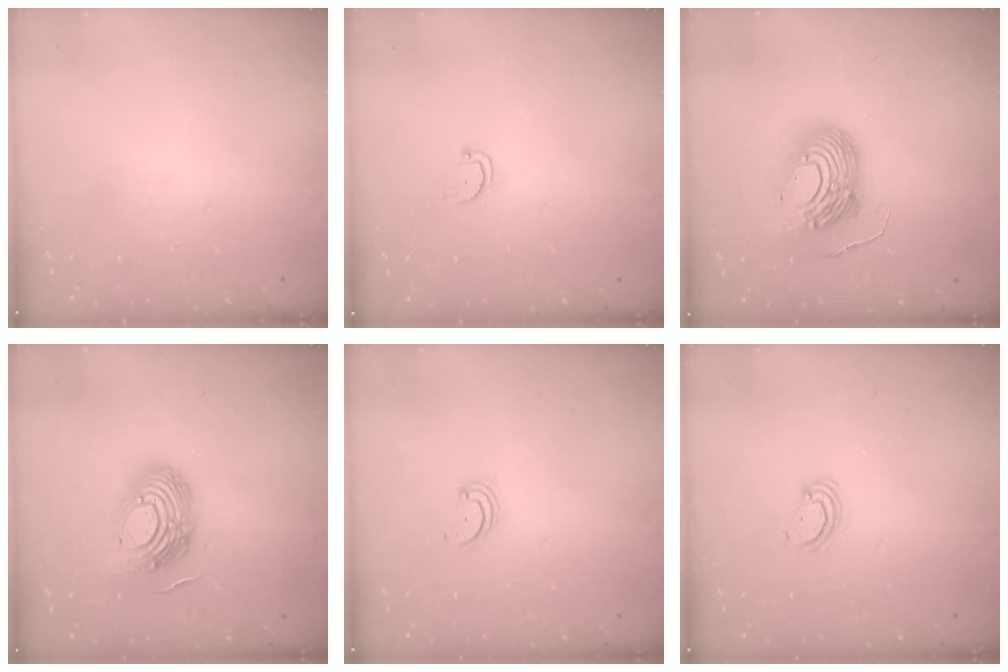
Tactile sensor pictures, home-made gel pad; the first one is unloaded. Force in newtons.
{"total": 2.0, "press": 2.0, "slide": 0.2}
{"total": 14.4, "press": 14.4, "slide": 1.1}
{"total": 14.7, "press": 14.6, "slide": 1.2}
{"total": 2.2, "press": 2.2, "slide": 0.2}
{"total": 2.6, "press": 2.6, "slide": 0.3}